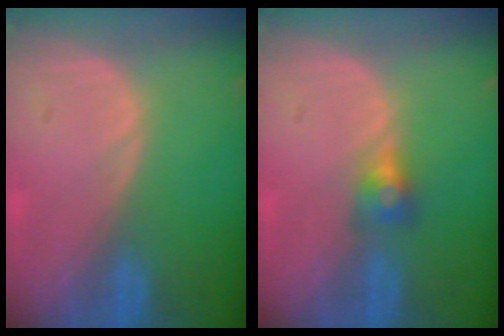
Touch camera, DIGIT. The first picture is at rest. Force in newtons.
{"total": 2.8, "press": 2.5, "slide": 1.3}